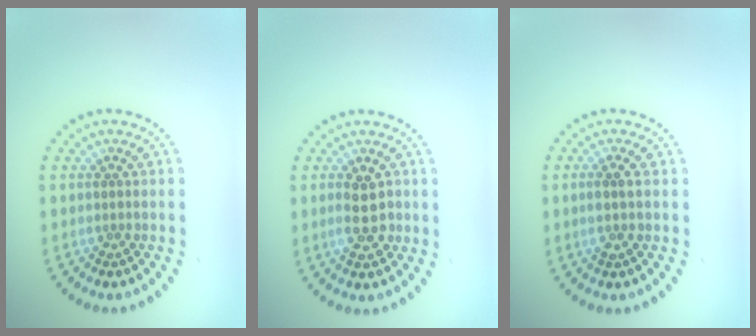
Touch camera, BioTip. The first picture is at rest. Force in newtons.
{"total": 2.9, "press": 2.9, "slide": 0.3}
{"total": 1.2, "press": 1.0, "slide": 0.7}